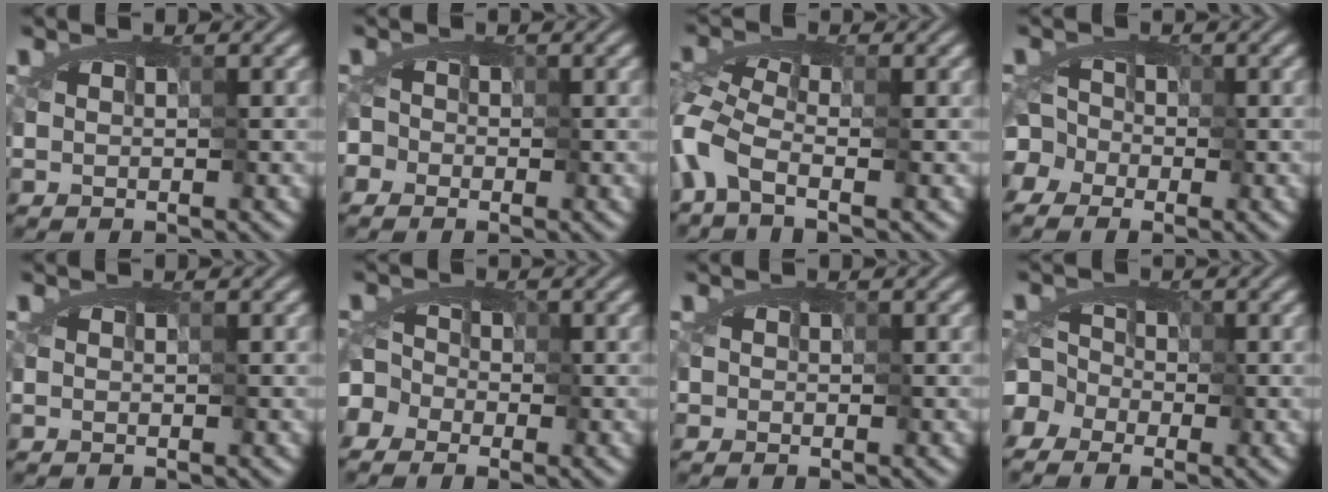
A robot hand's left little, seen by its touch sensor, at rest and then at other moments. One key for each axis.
{"total": 2.9, "fx": 0.2, "fy": 2.4, "fz": 1.6, "tx": -0.026, "ty": 0.016, "tz": -0.001}
{"total": 4.1, "fx": -3.0, "fy": 0.3, "fz": 2.8, "tx": -0.064, "ty": 0.002, "tz": -0.073}
{"total": 4.5, "fx": -2.3, "fy": 3.7, "fz": 1.4, "tx": -0.006, "ty": 0.014, "tz": -0.058}
{"total": 0.0}
{"total": 4.8, "fx": -2.5, "fy": 3.7, "fz": 1.7, "tx": -0.009, "ty": 0.014, "tz": -0.061}
{"total": 0.0}
{"total": 4.9, "fx": -2.8, "fy": 3.8, "fz": 1.3, "tx": -0.004, "ty": 0.010, "tz": -0.070}